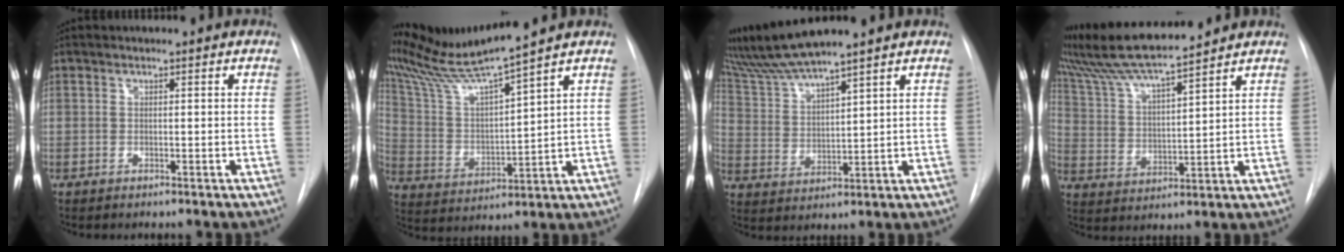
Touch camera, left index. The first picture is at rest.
{"total": 11.2, "force": [10.2, -2.8, 3.6], "torque": [-0.081, -0.012, 0.208]}
{"total": 8.3, "force": [7.6, -1.1, 2.9], "torque": [-0.072, 0.005, 0.158]}
{"total": 13.7, "force": [12.3, 0.1, 6.1], "torque": [-0.120, 0.012, 0.224]}